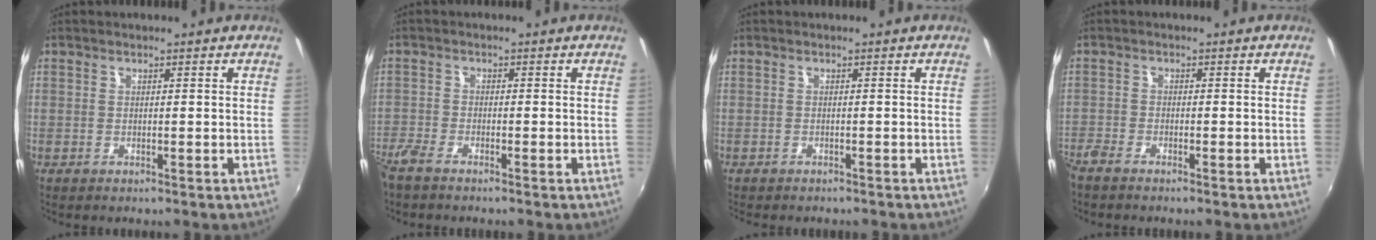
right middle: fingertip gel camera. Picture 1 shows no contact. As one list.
[{"total": 4.0, "force": [-3.4, 0.9, 1.8], "torque": [-0.054, -0.013, -0.071]}, {"total": 1.7, "force": [-1.6, 0.6, 0.4], "torque": [-0.014, -0.009, -0.021]}, {"total": 2.8, "force": [-2.6, 0.6, 1.0], "torque": [-0.031, -0.011, -0.054]}]